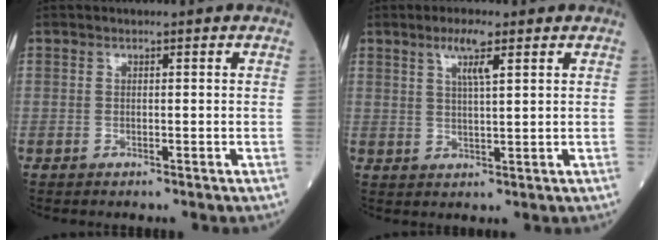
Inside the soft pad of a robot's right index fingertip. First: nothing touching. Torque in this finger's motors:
{"motor_torque": [0.71, 0.51, 0.28, 0.09]}